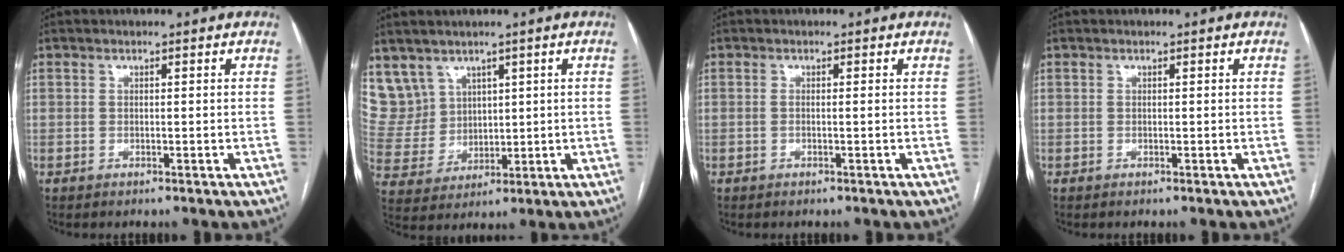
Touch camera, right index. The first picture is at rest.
{"total": 8.7, "force": [5.5, 6.8, 0.6], "torque": [-0.026, 0.030, 0.129]}
{"total": 0.7, "force": [-0.1, 0.0, 0.6], "torque": [-0.015, 0.000, -0.001]}
{"total": 0.0}